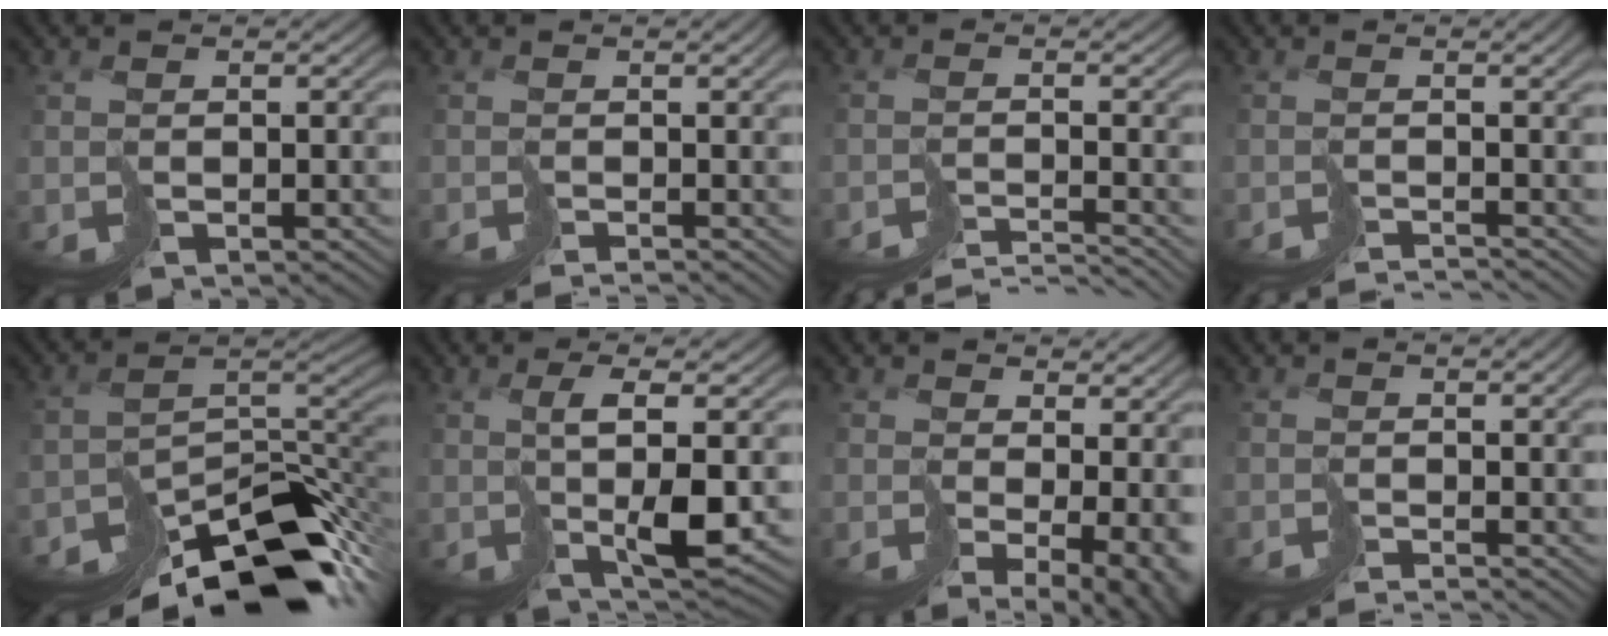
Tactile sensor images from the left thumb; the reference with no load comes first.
{"total": 2.6, "force": [-1.4, -0.4, 2.2], "torque": [-0.011, -0.005, -0.020]}
{"total": 5.4, "force": [-5.3, -0.7, 0.9], "torque": [-0.002, -0.001, -0.082]}
{"total": 3.6, "force": [-2.9, -0.5, 2.1], "torque": [-0.014, -0.009, -0.044]}
{"total": 13.9, "force": [-11.0, 4.7, 7.2], "torque": [-0.126, -0.017, -0.157]}
{"total": 4.7, "force": [1.3, -0.1, 4.5], "torque": [-0.075, 0.004, 0.033]}
{"total": 8.3, "force": [0.6, 4.1, 7.2], "torque": [-0.120, -0.033, 0.052]}
{"total": 3.1, "force": [-2.2, -0.5, 2.0], "torque": [-0.011, -0.006, -0.035]}